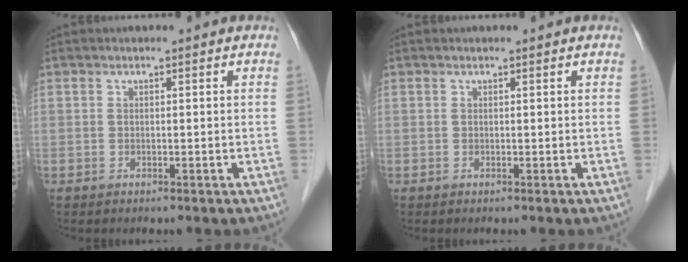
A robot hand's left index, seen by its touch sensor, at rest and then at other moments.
{"total": 0.0}